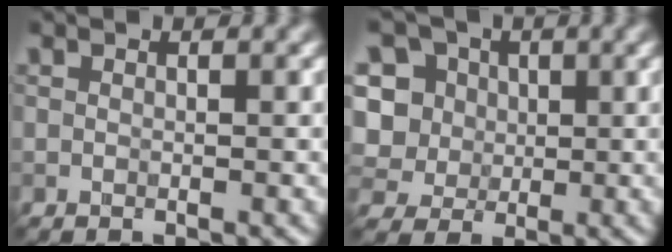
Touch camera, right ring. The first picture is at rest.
{"total": 11.4, "force": [3.6, 9.7, 4.8], "torque": [-0.122, 0.044, 0.046]}